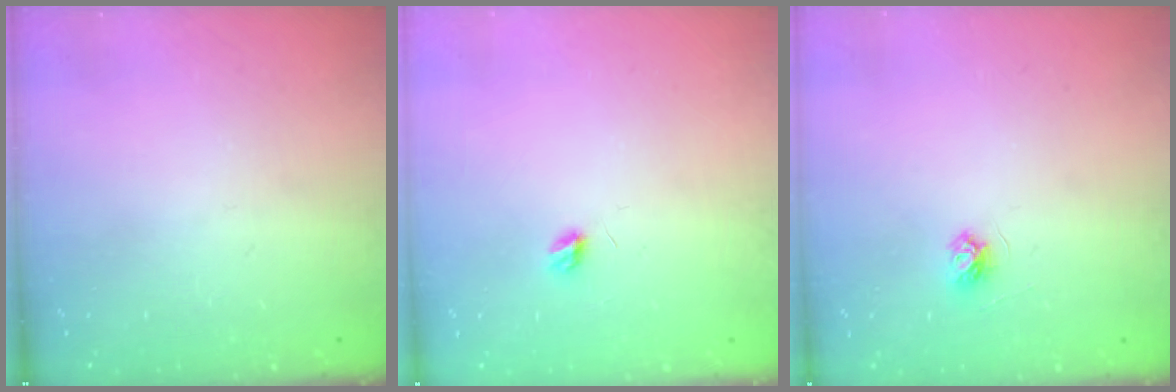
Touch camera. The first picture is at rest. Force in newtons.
{"total": 3.9, "press": 3.9, "slide": 0.3}
{"total": 3.7, "press": 3.6, "slide": 0.4}